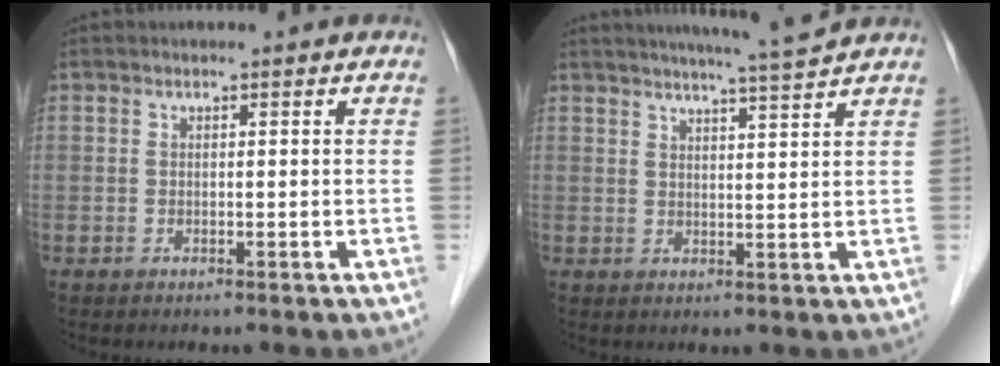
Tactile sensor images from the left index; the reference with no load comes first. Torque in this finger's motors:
{"motor_torque": [0.46, -0.72, 0.17, 0.04]}